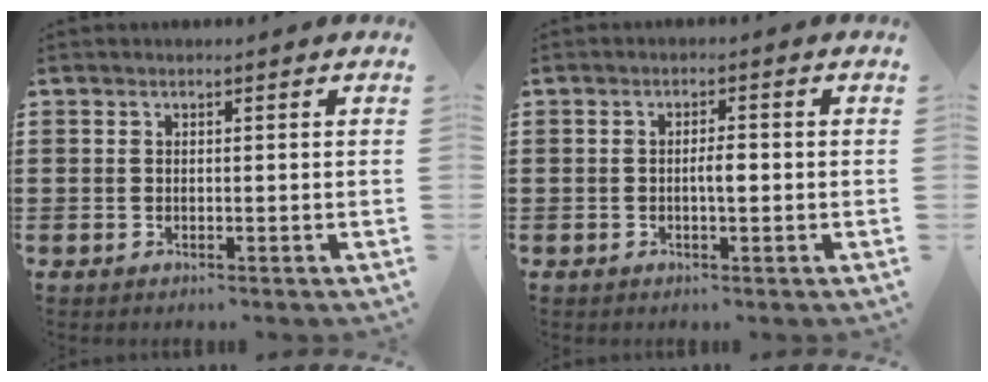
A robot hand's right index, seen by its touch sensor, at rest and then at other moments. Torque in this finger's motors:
{"motor_torque": [0.81, -0.03, 0.05, 0.09]}